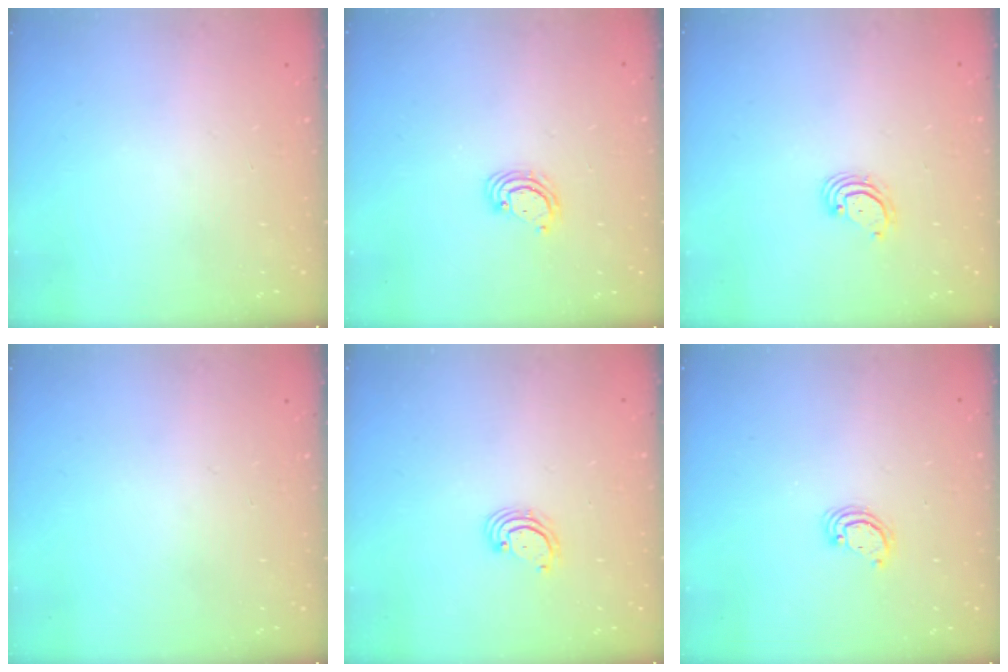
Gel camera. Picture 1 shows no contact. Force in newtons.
{"total": 2.8, "press": 2.8, "slide": 0.3}
{"total": 3.0, "press": 3.0, "slide": 0.2}
{"total": 0.0}
{"total": 2.7, "press": 2.7, "slide": 0.7}
{"total": 3.0, "press": 2.9, "slide": 0.3}